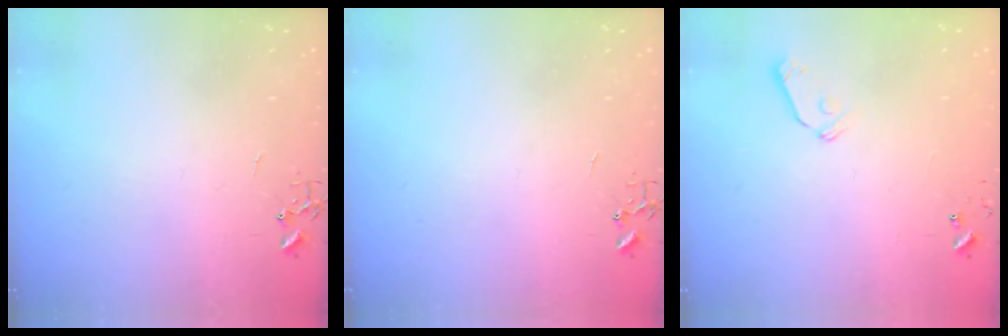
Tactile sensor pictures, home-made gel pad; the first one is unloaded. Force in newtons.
{"total": 0.0}
{"total": 6.0, "press": 6.0, "slide": 0.7}